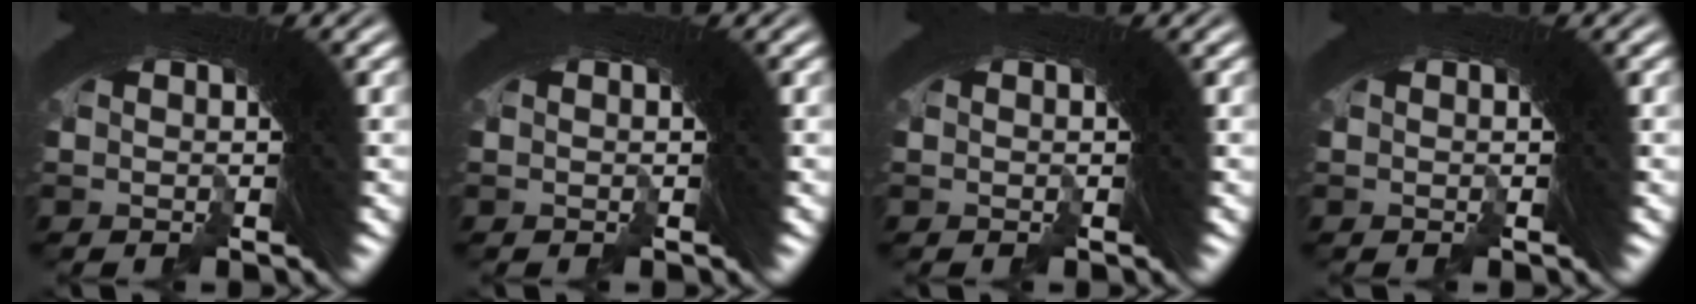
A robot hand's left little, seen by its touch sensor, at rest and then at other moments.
{"total": 0.0}
{"total": 0.0}
{"total": 0.0}